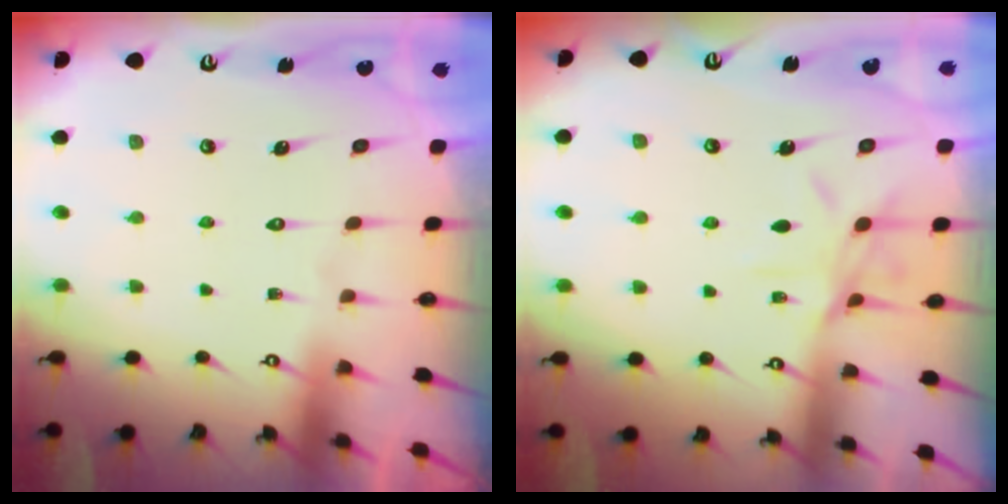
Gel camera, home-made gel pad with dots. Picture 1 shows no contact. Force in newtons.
{"total": 8.6, "press": 8.6, "slide": 0.4}